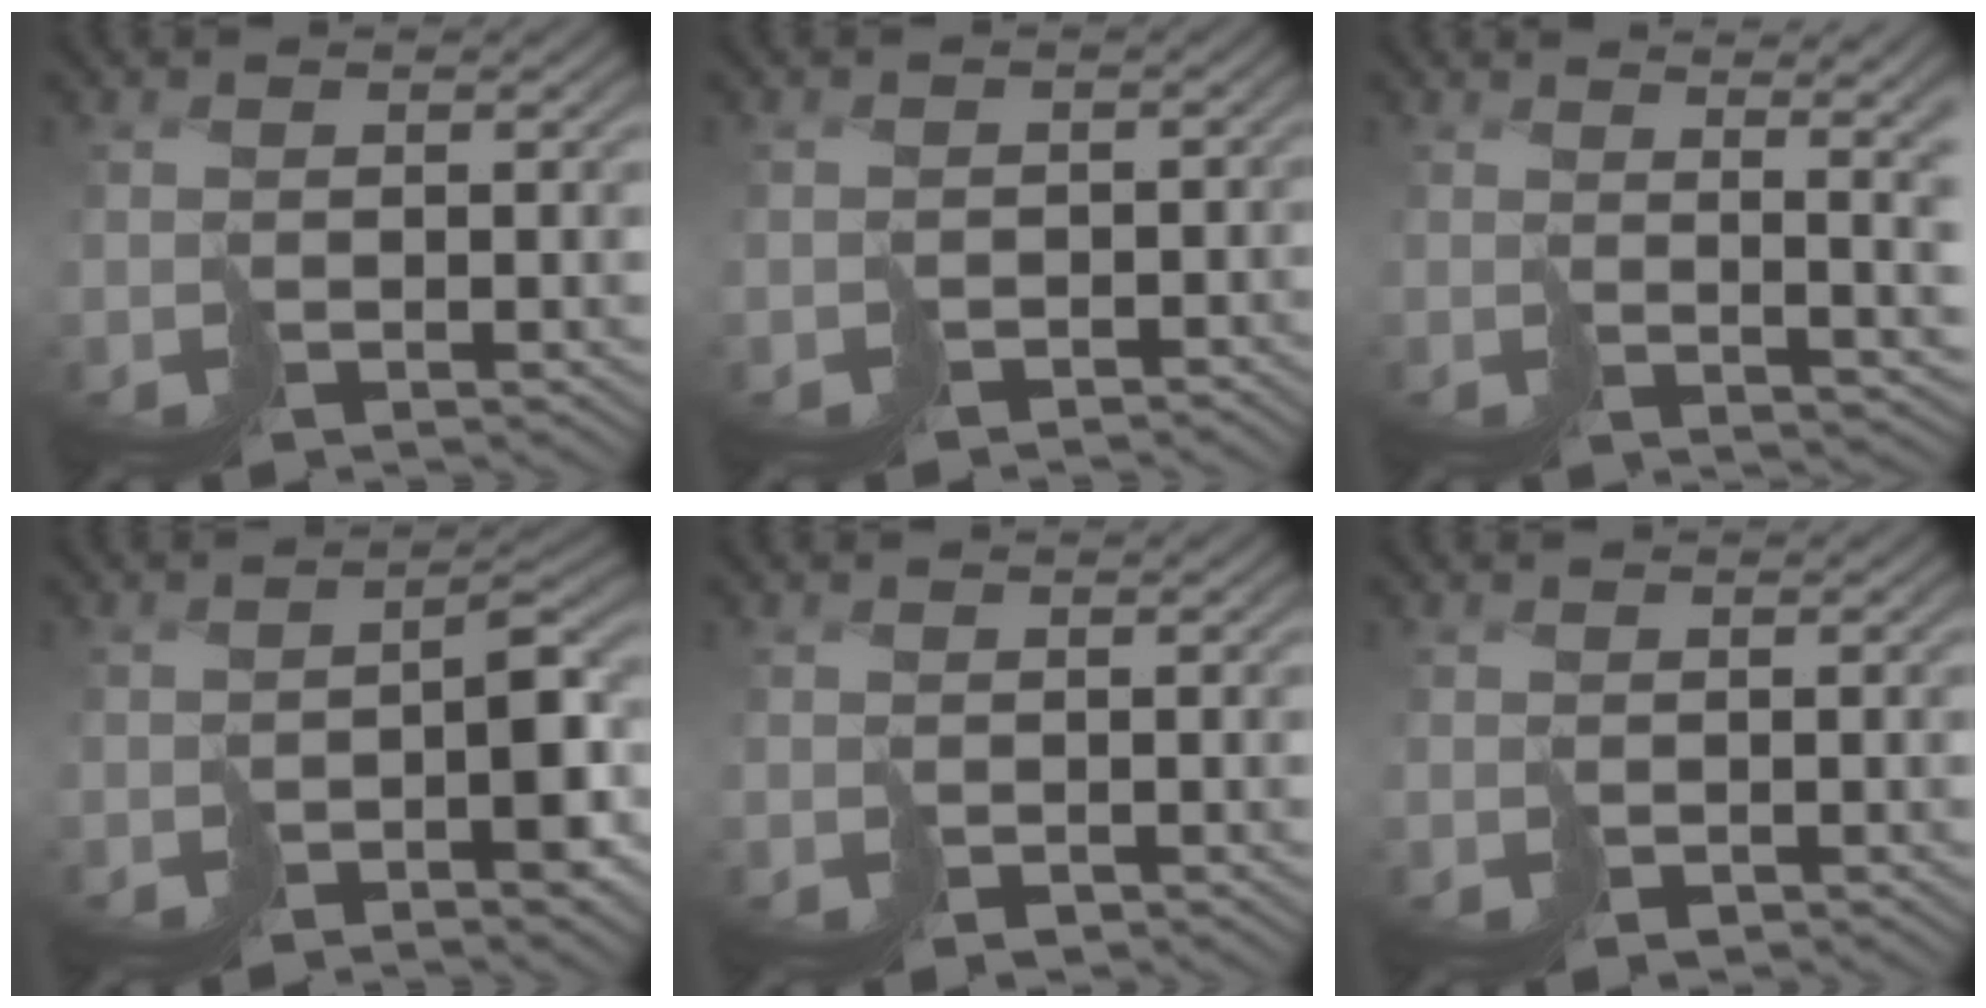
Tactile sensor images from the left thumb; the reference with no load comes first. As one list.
[{"total": 2.6, "force": [-1.7, 1.9, 0.4], "torque": [0.006, -0.008, -0.030]}, {"total": 9.0, "force": [2.8, 2.7, 8.1], "torque": [-0.096, 0.021, 0.046]}, {"total": 5.8, "force": [-3.2, 2.1, 4.5], "torque": [-0.049, -0.002, -0.051]}, {"total": 0.8, "force": [-0.3, 0.7, 0.2], "torque": [0.001, -0.002, -0.005]}, {"total": 0.6, "force": [-0.2, 0.6, 0.2], "torque": [0.000, -0.001, -0.002]}]